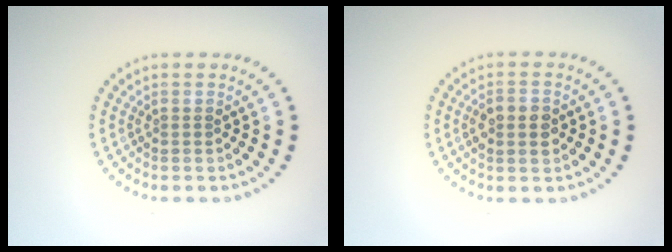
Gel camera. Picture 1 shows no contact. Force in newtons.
{"total": 2.3, "press": 2.3, "slide": 0.0}